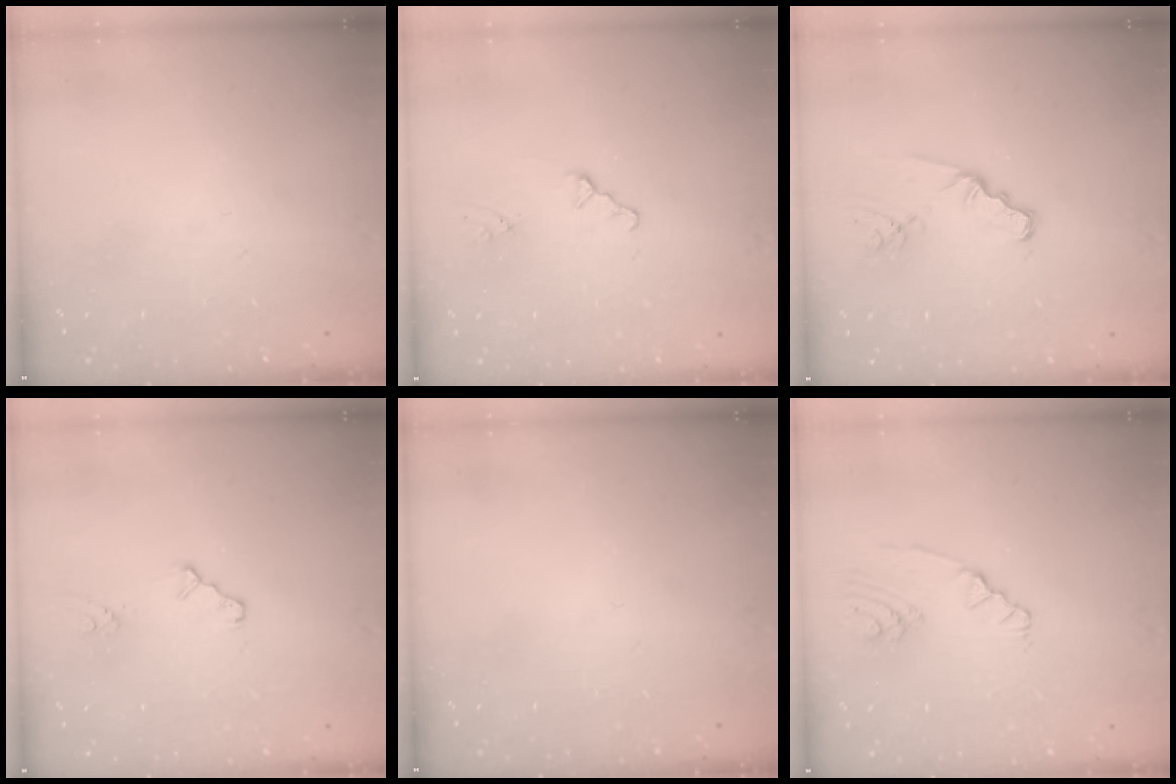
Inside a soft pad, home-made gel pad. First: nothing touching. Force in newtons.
{"total": 0.0}
{"total": 2.6, "press": 2.6, "slide": 0.3}
{"total": 3.2, "press": 3.1, "slide": 0.6}
{"total": 0.0}
{"total": 2.3, "press": 2.3, "slide": 0.3}